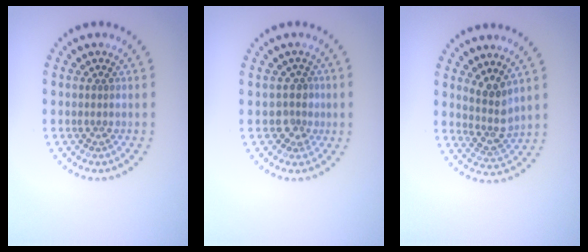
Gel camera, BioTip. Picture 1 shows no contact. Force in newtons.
{"total": 2.0, "press": 1.6, "slide": 1.3}
{"total": 2.7, "press": 2.1, "slide": 1.6}